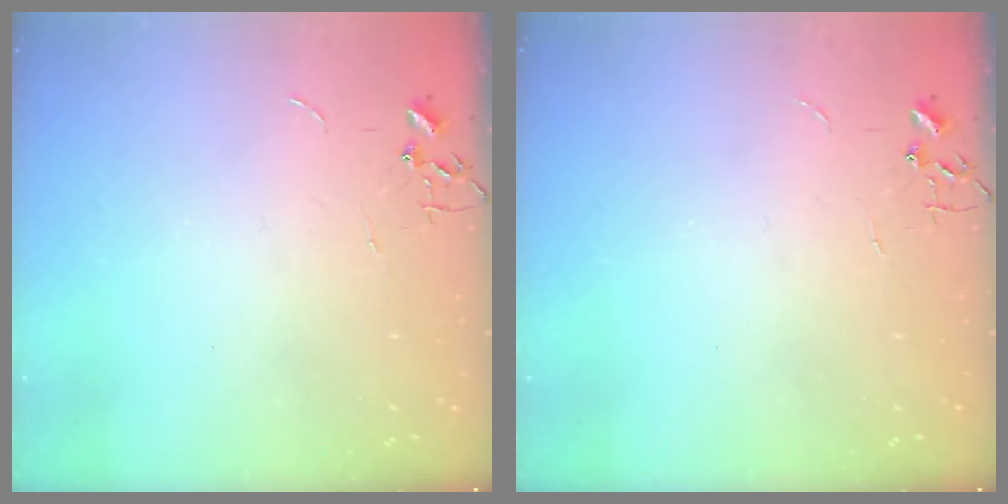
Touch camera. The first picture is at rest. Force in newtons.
{"total": 0.0}